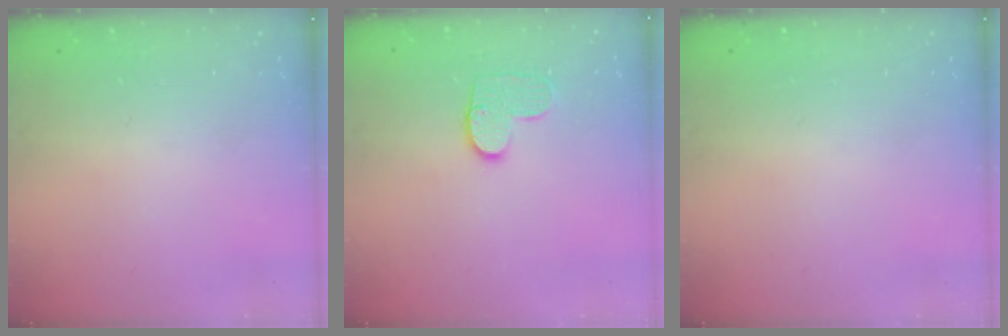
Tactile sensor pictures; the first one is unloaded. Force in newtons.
{"total": 8.4, "press": 8.4, "slide": 0.3}
{"total": 0.0}